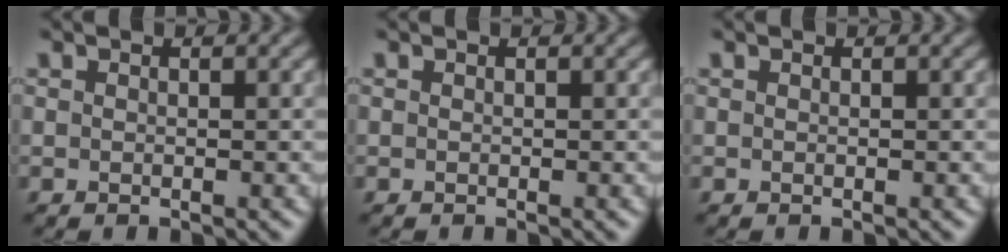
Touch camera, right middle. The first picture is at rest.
{"total": 0.0}
{"total": 0.0}